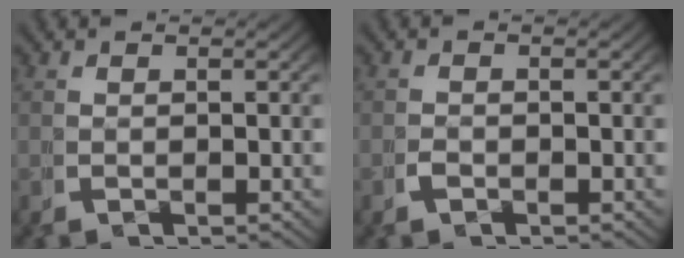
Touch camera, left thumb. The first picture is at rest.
{"total": 0.9, "force": [-0.8, 0.1, -0.5], "torque": [0.005, -0.002, -0.015]}